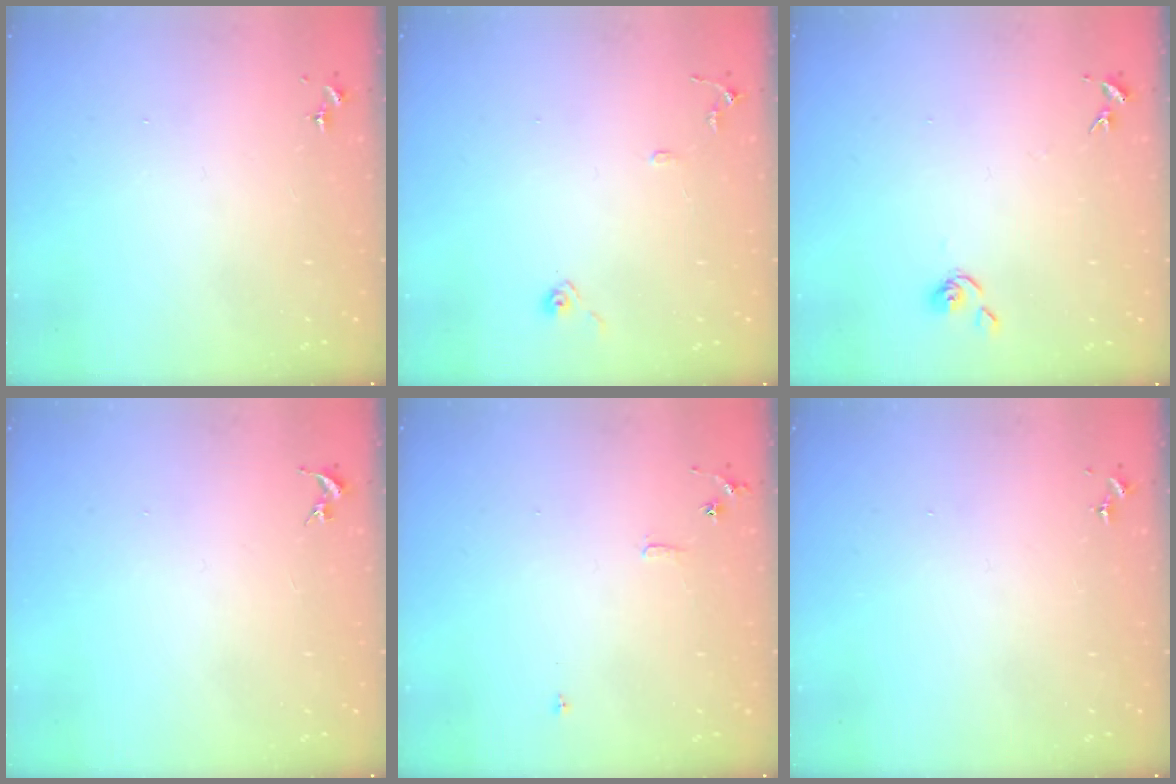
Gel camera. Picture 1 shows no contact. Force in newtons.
{"total": 8.0, "press": 8.0, "slide": 0.8}
{"total": 6.3, "press": 6.3, "slide": 0.5}
{"total": 0.0}
{"total": 5.6, "press": 5.6, "slide": 0.6}
{"total": 0.0}